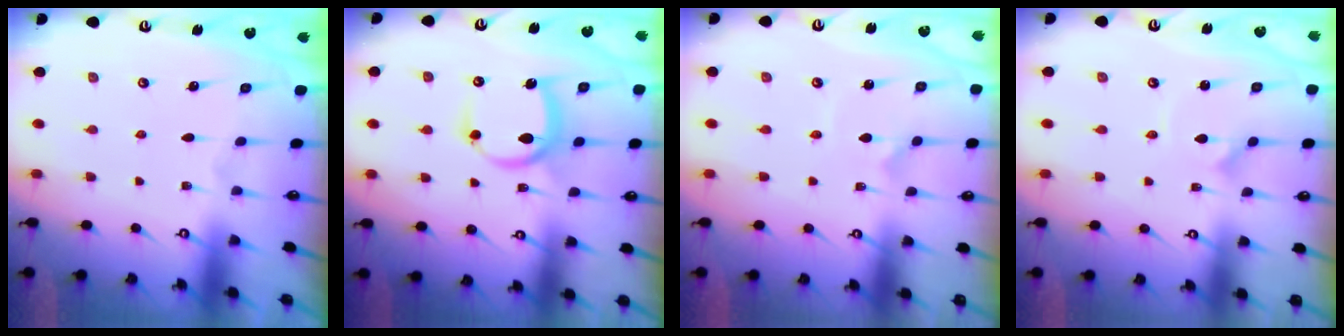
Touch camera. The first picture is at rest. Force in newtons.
{"total": 9.9, "press": 9.9, "slide": 0.8}
{"total": 2.1, "press": 2.1, "slide": 0.1}
{"total": 1.4, "press": 1.4, "slide": 0.1}